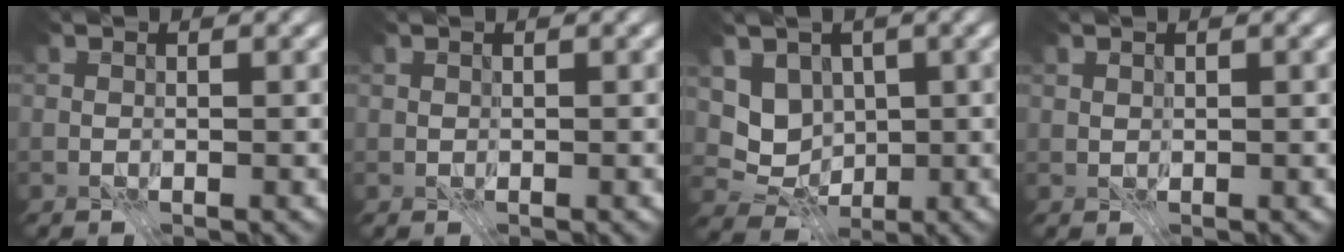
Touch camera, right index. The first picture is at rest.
{"total": 0.0}
{"total": 4.2, "force": [0.8, 3.6, 2.0], "torque": [-0.031, -0.005, 0.011]}
{"total": 0.5, "force": [0.4, 0.3, 0.2], "torque": [-0.004, -0.001, 0.007]}